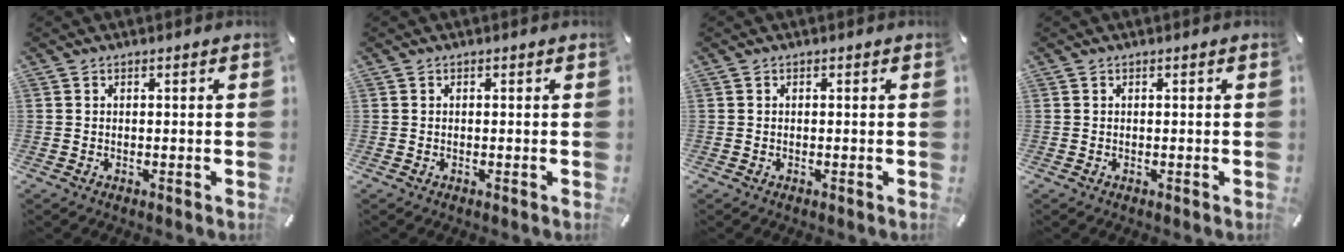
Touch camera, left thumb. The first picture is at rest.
{"total": 0.0}
{"total": 0.0}
{"total": 0.0}